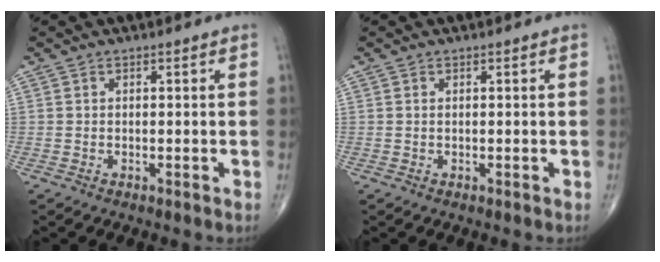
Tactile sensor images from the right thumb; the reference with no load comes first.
{"total": 0.0}